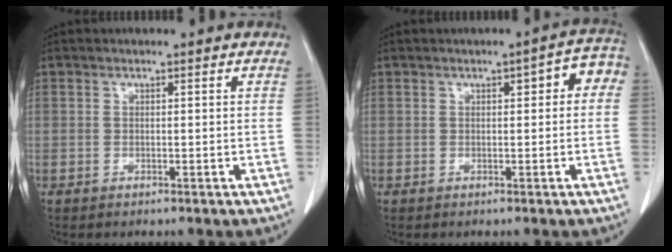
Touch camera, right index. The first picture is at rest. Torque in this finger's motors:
{"motor_torque": [0.16, 0.11, 0.07, 0.00]}